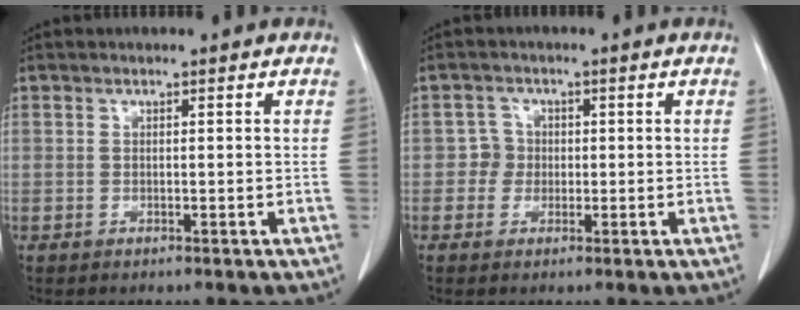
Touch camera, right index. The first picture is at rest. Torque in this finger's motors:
{"motor_torque": [0.05, -0.01, -0.01, 0.00]}